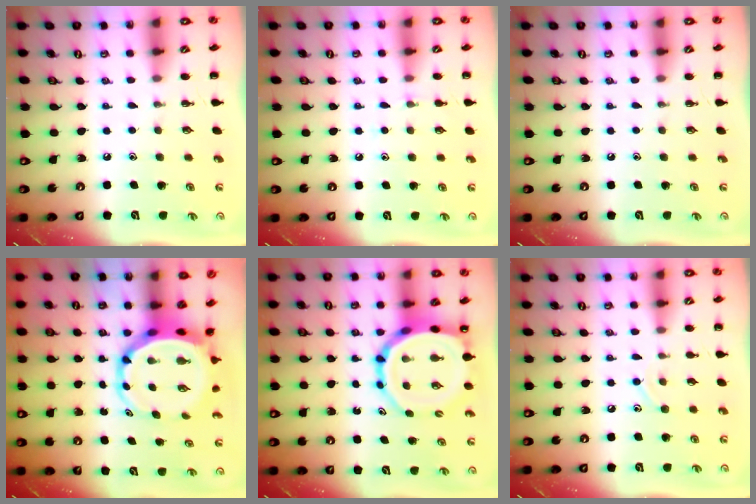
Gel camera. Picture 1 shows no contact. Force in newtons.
{"total": 6.9, "press": 6.6, "slide": 2.0}
{"total": 0.0}
{"total": 7.6, "press": 7.2, "slide": 2.3}
{"total": 12.1, "press": 11.6, "slide": 3.5}
{"total": 7.0, "press": 6.6, "slide": 2.3}